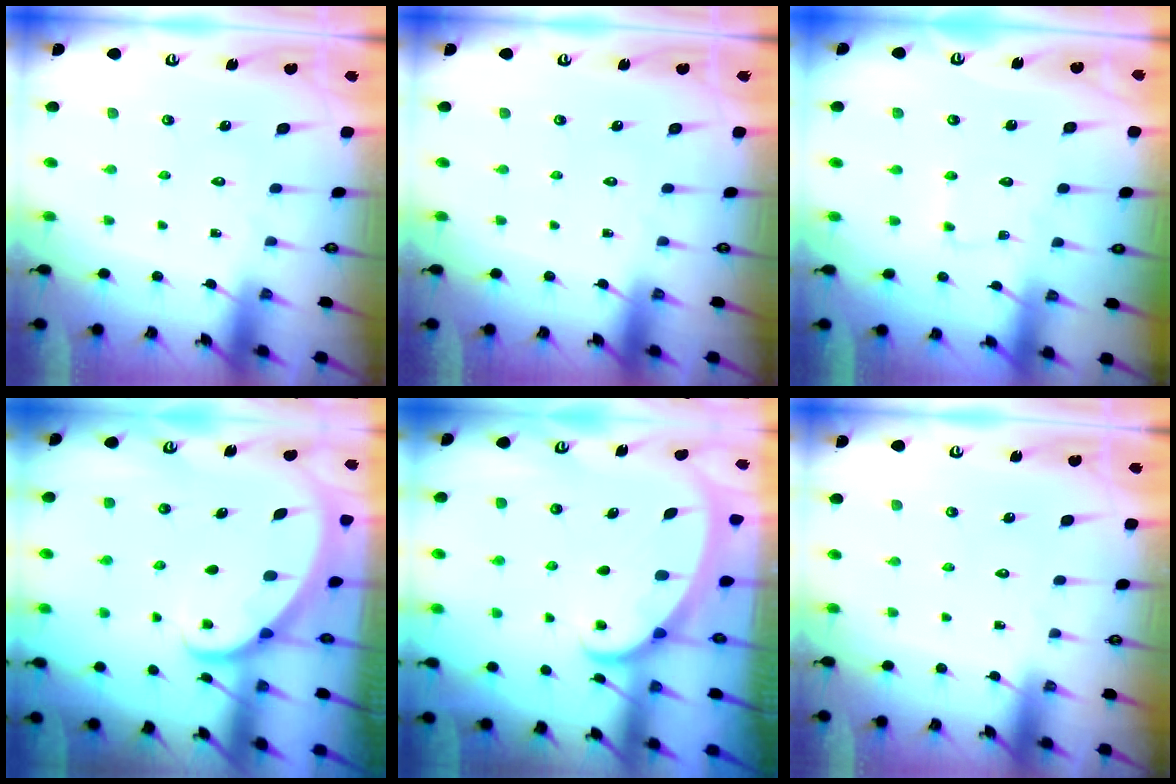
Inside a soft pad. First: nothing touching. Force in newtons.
{"total": 0.0}
{"total": 1.8, "press": 1.8, "slide": 0.1}
{"total": 2.2, "press": 2.2, "slide": 0.2}
{"total": 2.1, "press": 2.1, "slide": 0.4}
{"total": 0.0}